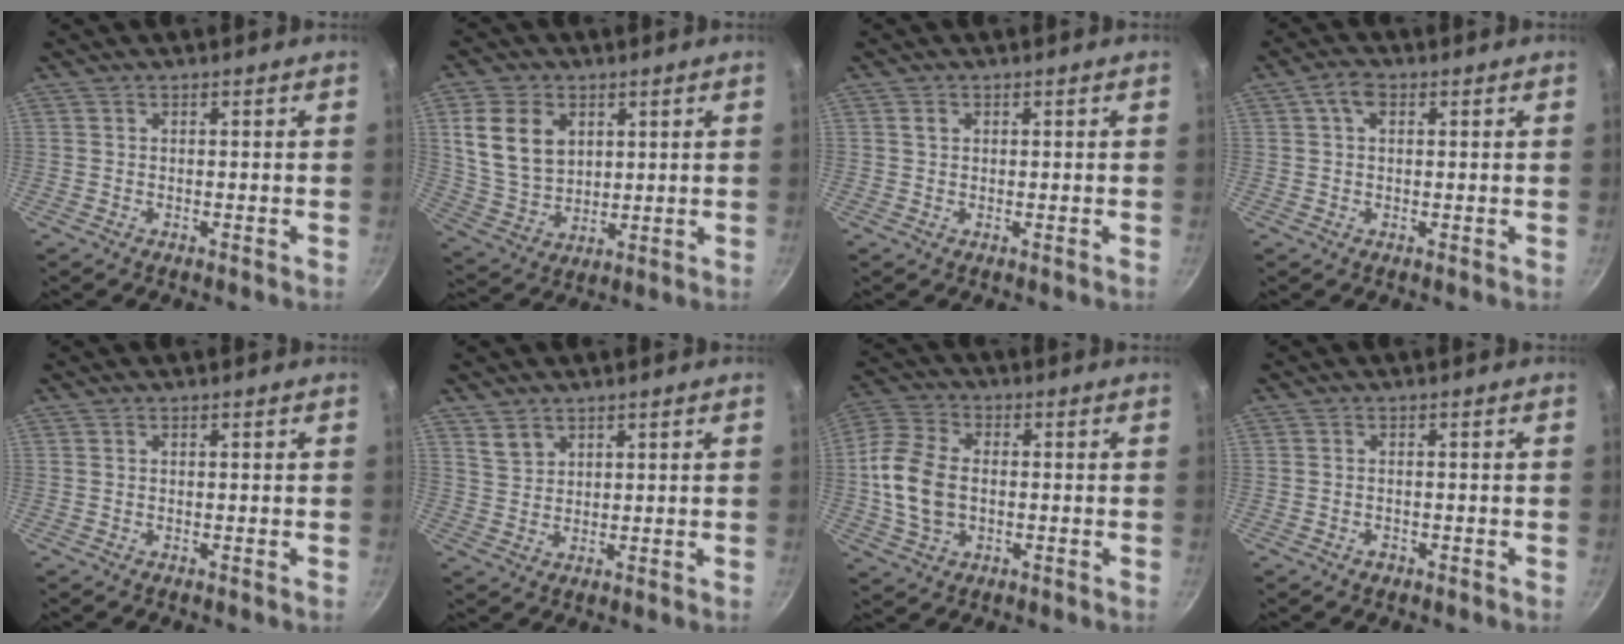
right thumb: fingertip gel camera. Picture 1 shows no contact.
{"total": 12.2, "force": [3.8, 8.9, 7.5], "torque": [-0.122, -0.017, 0.082]}
{"total": 1.3, "force": [0.5, 1.0, 0.6], "torque": [-0.007, 0.002, 0.006]}
{"total": 3.4, "force": [1.1, 2.1, 2.4], "torque": [-0.034, 0.001, 0.015]}
{"total": 0.0}
{"total": 3.4, "force": [2.3, 2.2, 1.1], "torque": [-0.009, -0.004, 0.047]}
{"total": 11.7, "force": [-0.9, 8.0, 8.6], "torque": [-0.167, 0.020, -0.025]}
{"total": 1.3, "force": [-0.8, 0.8, 0.5], "torque": [-0.010, 0.007, -0.011]}